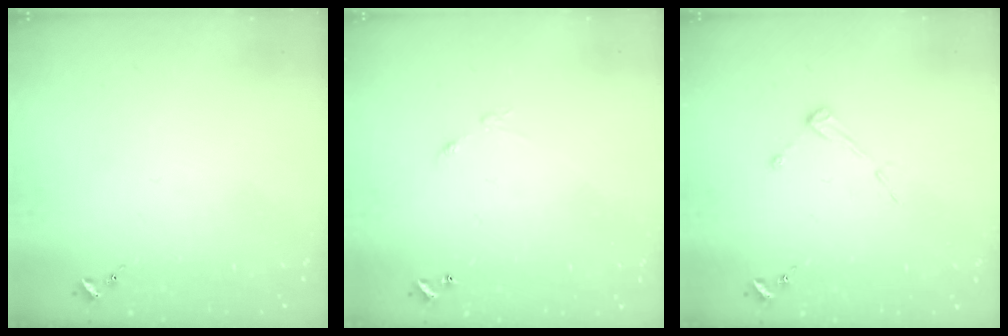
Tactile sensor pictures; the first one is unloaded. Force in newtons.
{"total": 5.0, "press": 5.0, "slide": 0.5}
{"total": 4.3, "press": 4.3, "slide": 0.5}